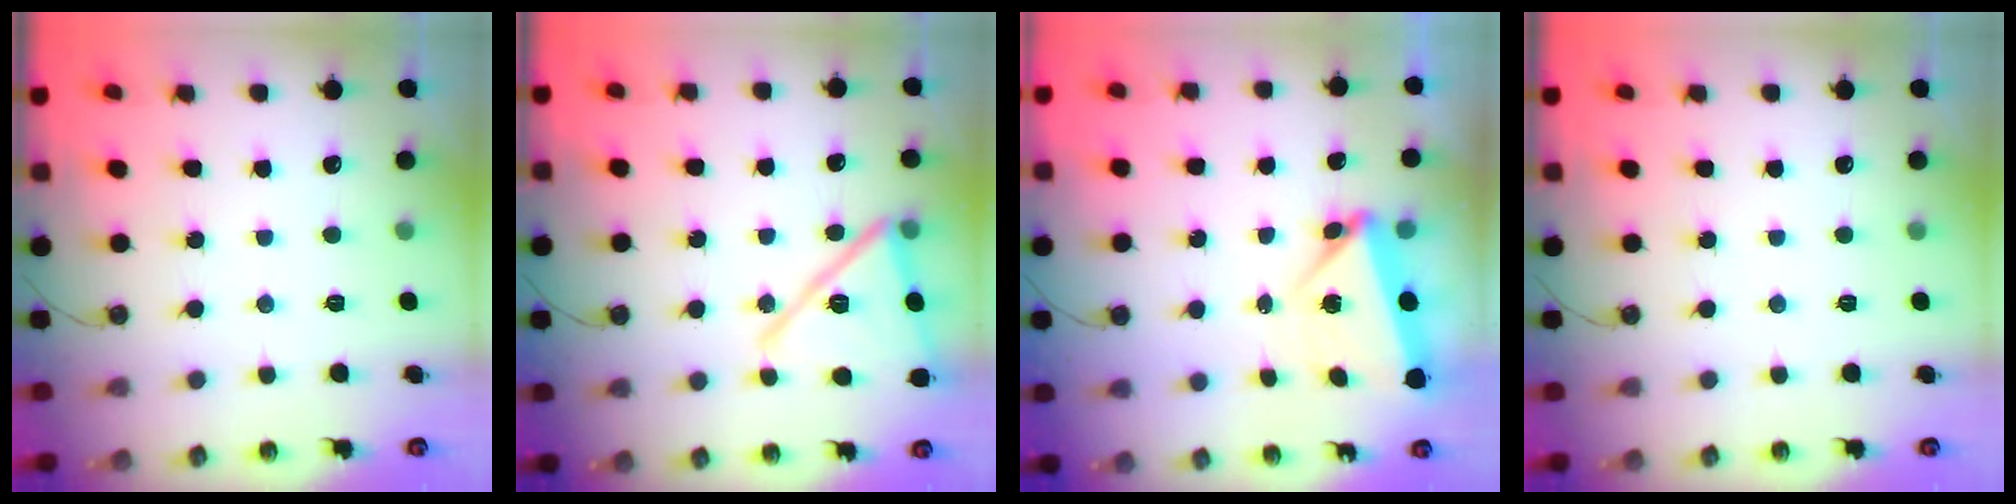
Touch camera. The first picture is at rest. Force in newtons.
{"total": 17.3, "press": 16.8, "slide": 4.0}
{"total": 6.7, "press": 6.6, "slide": 0.9}
{"total": 0.0}